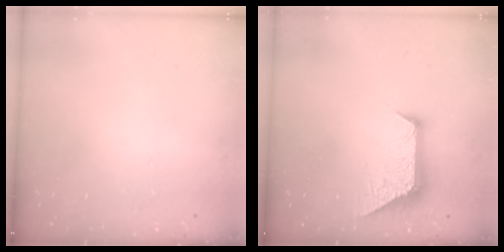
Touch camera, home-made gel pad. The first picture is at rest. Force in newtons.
{"total": 10.7, "press": 10.7, "slide": 0.6}